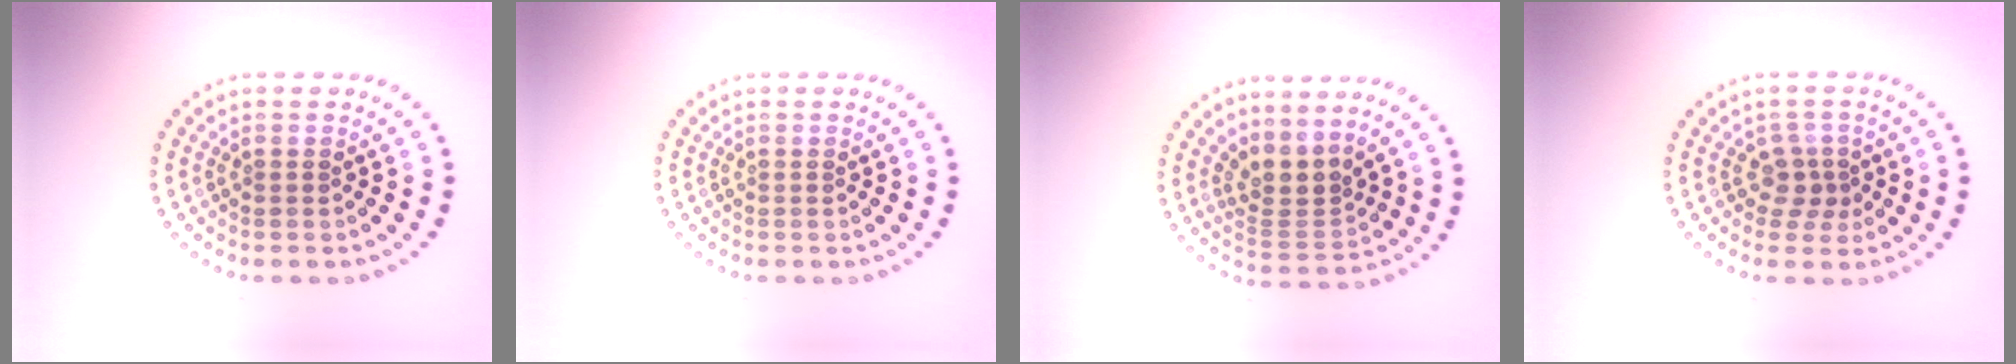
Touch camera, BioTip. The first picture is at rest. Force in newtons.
{"total": 0.0}
{"total": 3.0, "press": 2.1, "slide": 2.1}
{"total": 2.1, "press": 1.7, "slide": 1.2}